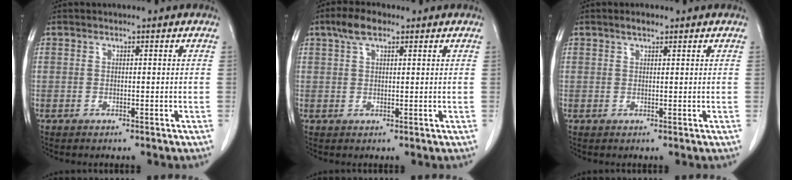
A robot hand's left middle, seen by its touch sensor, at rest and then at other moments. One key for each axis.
{"total": 4.0, "fx": 2.5, "fy": 1.5, "fz": 2.7, "tx": -0.059, "ty": 0.013, "tz": 0.048}
{"total": 1.3, "fx": 1.0, "fy": 0.4, "fz": 0.7, "tx": -0.017, "ty": 0.003, "tz": 0.018}